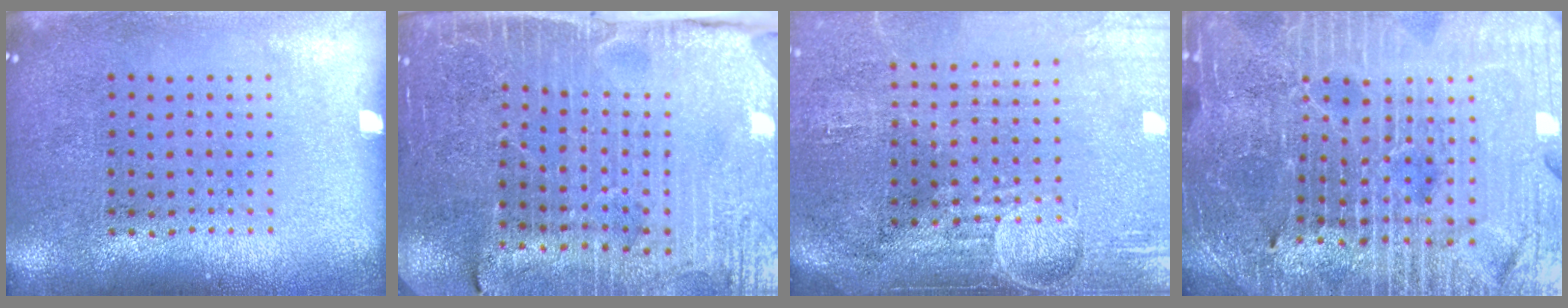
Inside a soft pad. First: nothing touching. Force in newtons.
{"total": 3.8, "press": 3.7, "slide": 0.9}
{"total": 4.5, "press": 3.8, "slide": 2.4}
{"total": 5.6, "press": 5.2, "slide": 2.1}